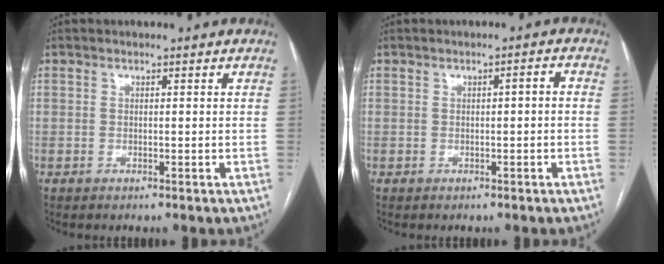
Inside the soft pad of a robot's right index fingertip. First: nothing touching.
{"total": 1.3, "force": [-0.1, 0.3, 1.3], "torque": [-0.017, 0.004, -0.002]}